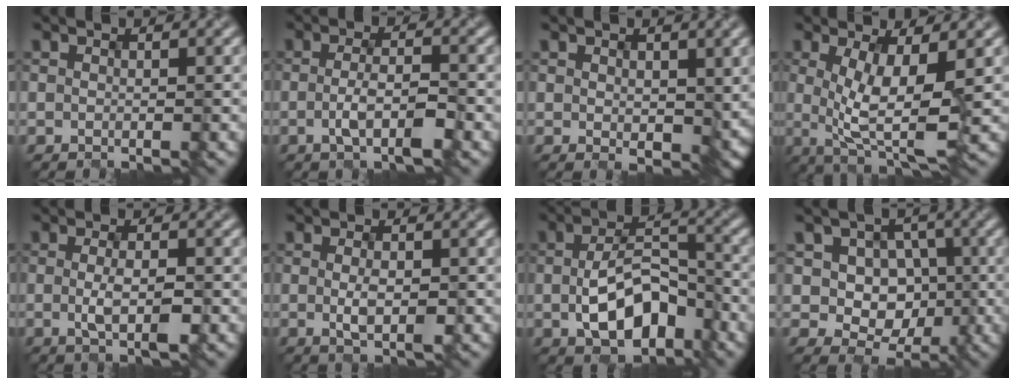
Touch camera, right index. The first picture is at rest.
{"total": 3.1, "force": [-1.5, 0.7, 2.7], "torque": [-0.056, -0.004, -0.023]}
{"total": 3.7, "force": [0.9, 2.1, 2.9], "torque": [-0.050, -0.005, 0.028]}
{"total": 6.1, "force": [-0.3, 1.9, 5.8], "torque": [-0.111, -0.016, 0.004]}
{"total": 2.8, "force": [-0.9, 0.6, 2.6], "torque": [-0.054, -0.005, -0.011]}
{"total": 2.3, "force": [-0.8, 0.7, 2.1], "torque": [-0.047, -0.003, -0.007]}
{"total": 7.2, "force": [-2.2, 4.2, 5.4], "torque": [-0.100, 0.001, -0.032]}
{"total": 6.7, "force": [-0.4, 6.0, 2.9], "torque": [-0.038, 0.018, -0.028]}